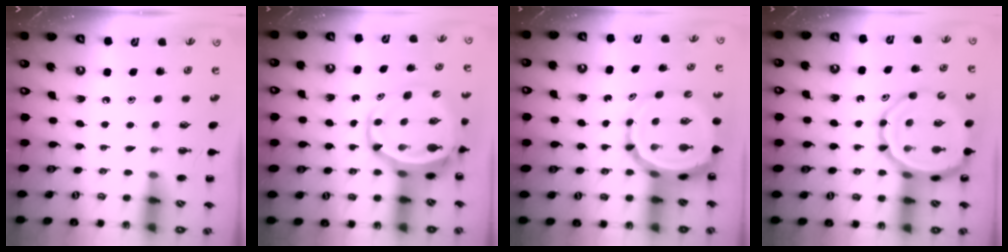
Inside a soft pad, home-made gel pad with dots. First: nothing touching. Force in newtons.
{"total": 7.1, "press": 6.7, "slide": 2.1}
{"total": 9.2, "press": 8.7, "slide": 3.0}
{"total": 13.5, "press": 13.0, "slide": 3.5}